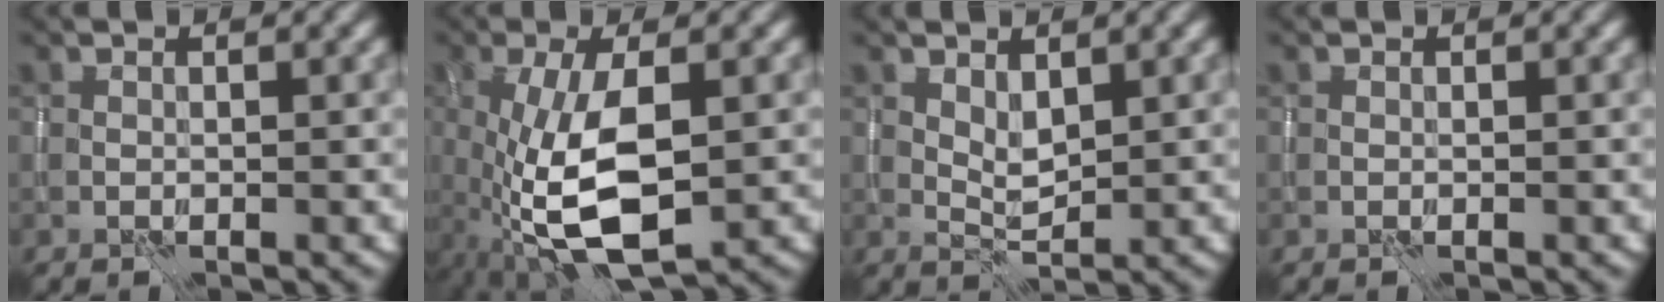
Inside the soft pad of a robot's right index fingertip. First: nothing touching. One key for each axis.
{"total": 9.1, "fx": -1.9, "fy": 3.5, "fz": 8.1, "tx": -0.177, "ty": -0.009, "tz": -0.033}
{"total": 1.8, "fx": 1.0, "fy": 0.8, "fz": 1.2, "tx": -0.025, "ty": -0.004, "tz": 0.023}
{"total": 0.0}